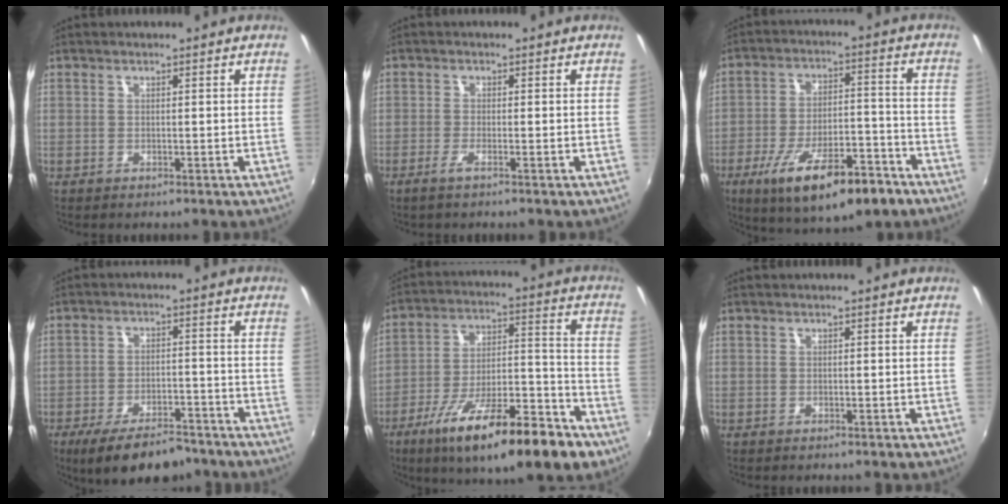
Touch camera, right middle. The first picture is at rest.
{"total": 1.8, "force": [-1.1, 0.0, 1.3], "torque": [-0.029, -0.005, -0.024]}
{"total": 17.4, "force": [-10.5, 5.5, 12.7], "torque": [-0.221, -0.020, -0.156]}
{"total": 11.9, "force": [-9.0, 4.3, 6.4], "torque": [-0.137, -0.016, -0.140]}
{"total": 22.2, "force": [-13.7, 5.7, 16.6], "torque": [-0.276, -0.039, -0.212]}
{"total": 0.0}